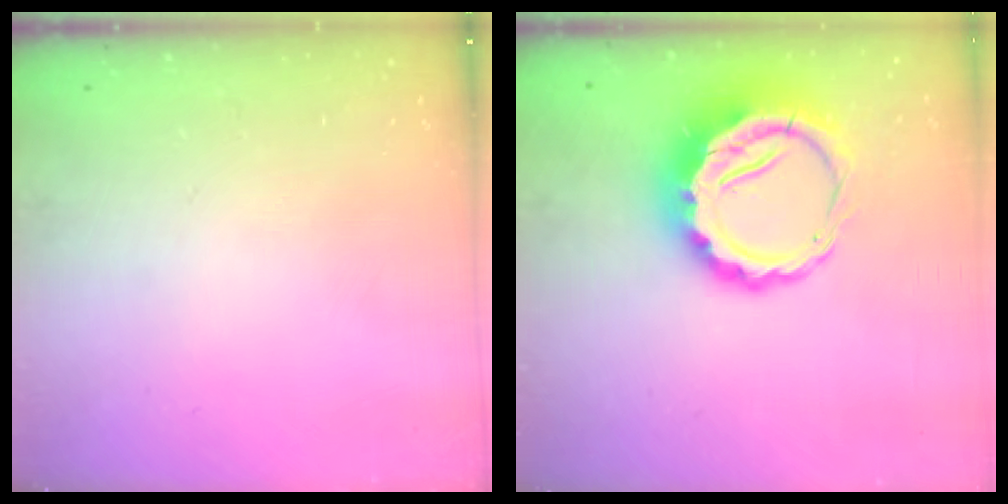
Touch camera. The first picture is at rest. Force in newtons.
{"total": 12.4, "press": 12.0, "slide": 2.8}